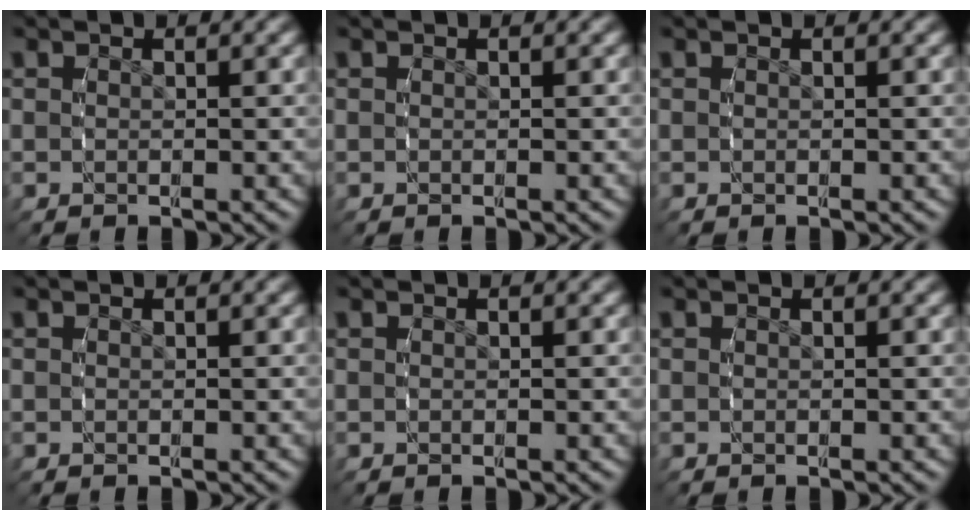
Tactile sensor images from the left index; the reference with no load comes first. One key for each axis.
{"total": 0.0}
{"total": 0.0}
{"total": 0.0}
{"total": 0.0}
{"total": 0.0}